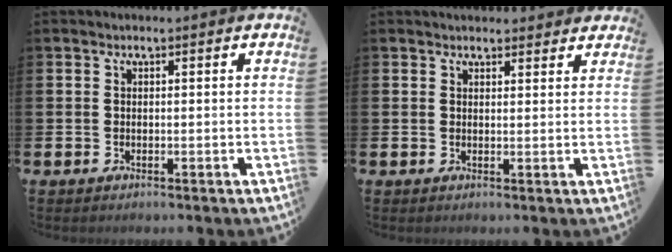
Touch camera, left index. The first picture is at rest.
{"total": 2.2, "force": [2.2, 0.6, -0.1], "torque": [0.011, -0.010, 0.037]}